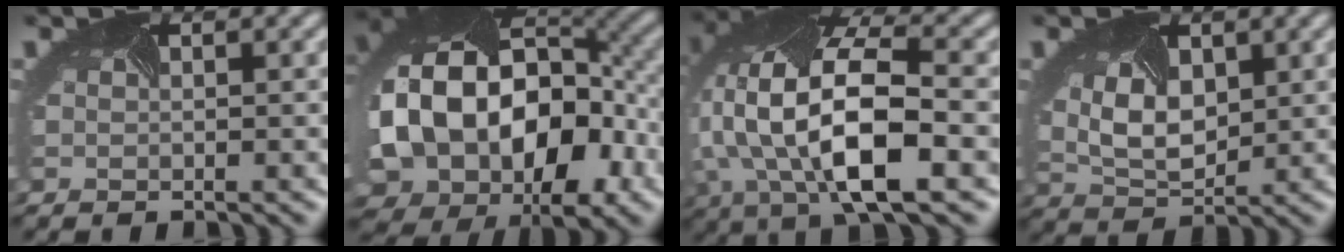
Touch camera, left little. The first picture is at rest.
{"total": 18.5, "force": [-1.2, 13.0, 13.1], "torque": [-0.247, -0.020, 0.000]}
{"total": 14.0, "force": [-1.4, 6.6, 12.2], "torque": [-0.247, -0.007, -0.025]}
{"total": 4.8, "force": [1.0, 3.2, 3.5], "torque": [-0.073, -0.007, 0.022]}